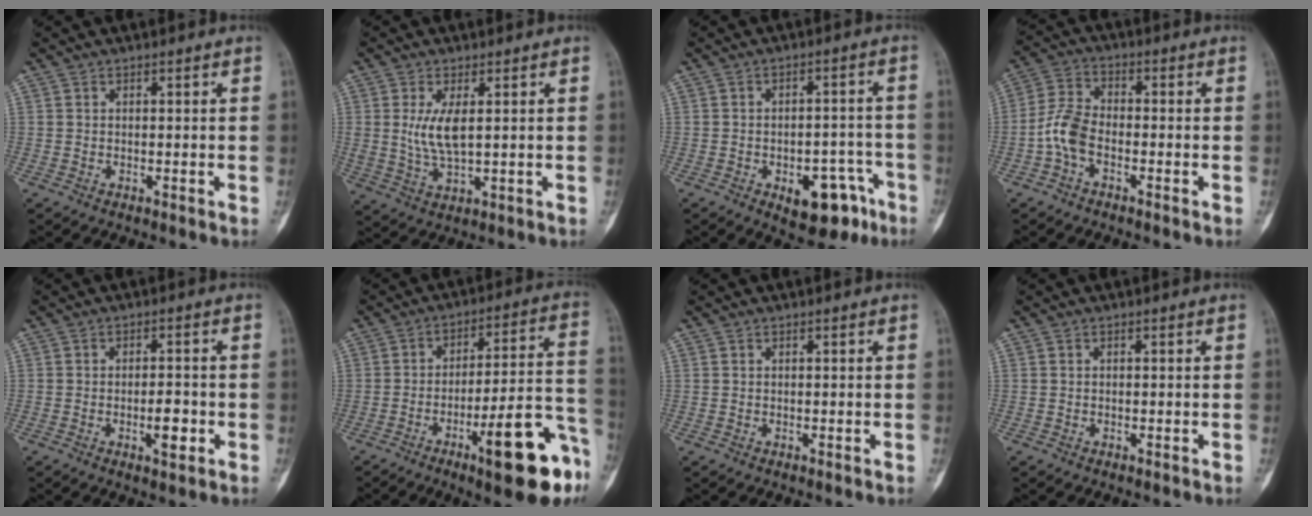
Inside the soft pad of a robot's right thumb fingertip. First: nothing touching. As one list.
[{"total": 6.5, "force": [1.4, 2.6, 5.8], "torque": [-0.121, -0.014, 0.036]}, {"total": 11.0, "force": [-5.5, 6.0, 7.5], "torque": [-0.067, 0.043, -0.065]}, {"total": 6.7, "force": [-2.4, 3.8, 4.9], "torque": [-0.104, 0.025, -0.056]}, {"total": 4.5, "force": [-1.4, 1.8, 3.9], "torque": [-0.049, 0.005, -0.019]}, {"total": 19.3, "force": [-9.2, 4.6, 16.3], "torque": [-0.186, 0.060, -0.129]}, {"total": 0.0}, {"total": 0.0}]